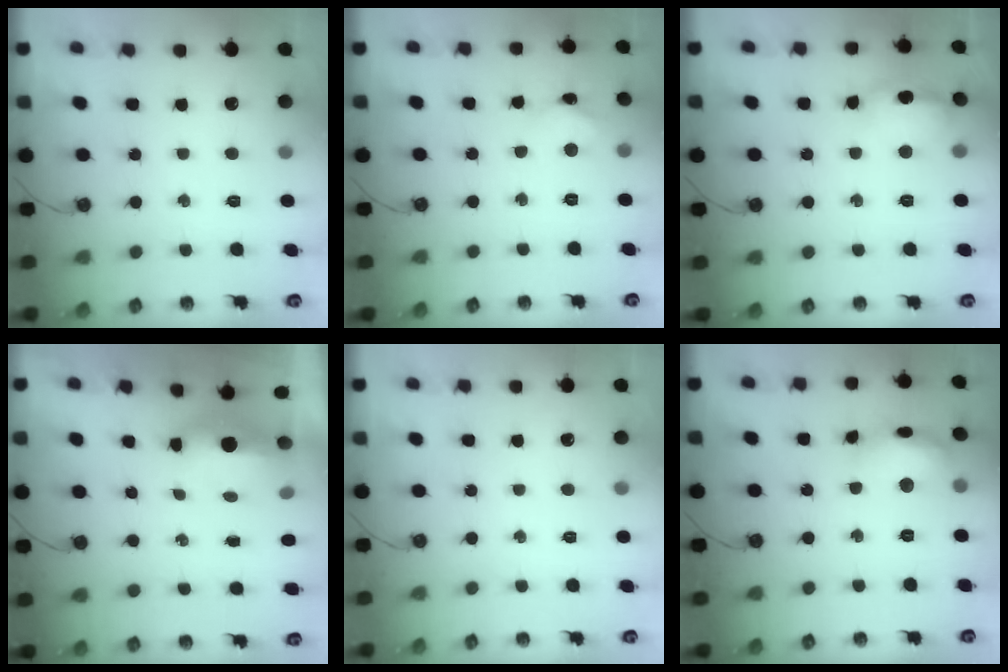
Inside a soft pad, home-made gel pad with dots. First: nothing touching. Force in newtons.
{"total": 4.2, "press": 4.2, "slide": 0.4}
{"total": 13.3, "press": 13.2, "slide": 1.8}
{"total": 5.7, "press": 5.5, "slide": 1.5}
{"total": 0.0}
{"total": 17.8, "press": 14.4, "slide": 10.5}